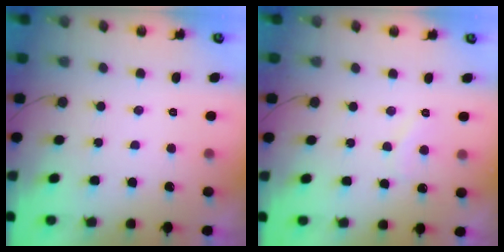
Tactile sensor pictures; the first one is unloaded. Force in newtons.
{"total": 6.0, "press": 6.0, "slide": 0.4}